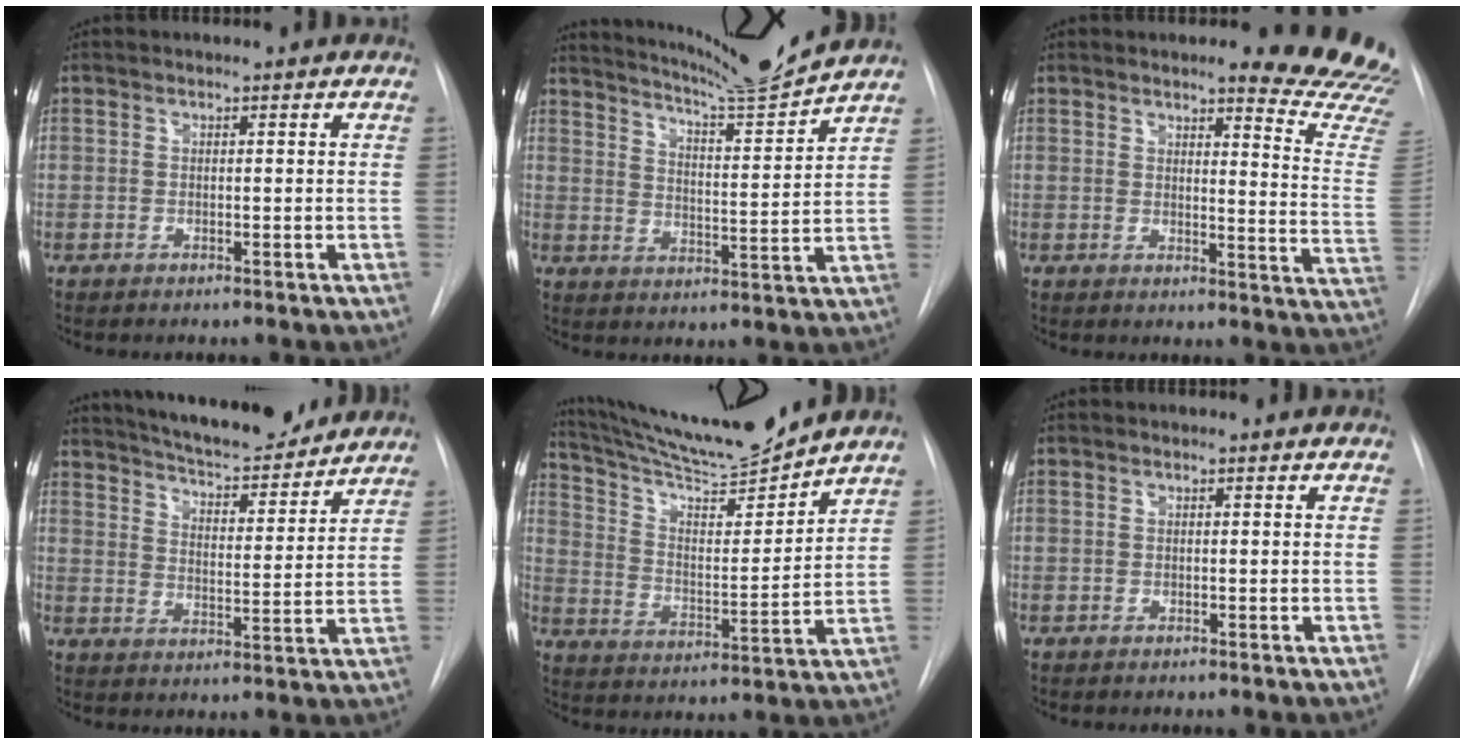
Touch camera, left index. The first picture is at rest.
{"total": 11.6, "force": [11.0, -2.4, 2.8], "torque": [-0.053, -0.044, 0.171]}
{"total": 14.3, "force": [13.4, 0.5, 4.9], "torque": [-0.038, -0.127, 0.122]}
{"total": 17.1, "force": [15.5, 3.2, 6.5], "torque": [-0.102, -0.002, 0.223]}
{"total": 15.0, "force": [14.3, -0.9, 4.4], "torque": [-0.085, -0.019, 0.243]}
{"total": 0.0}